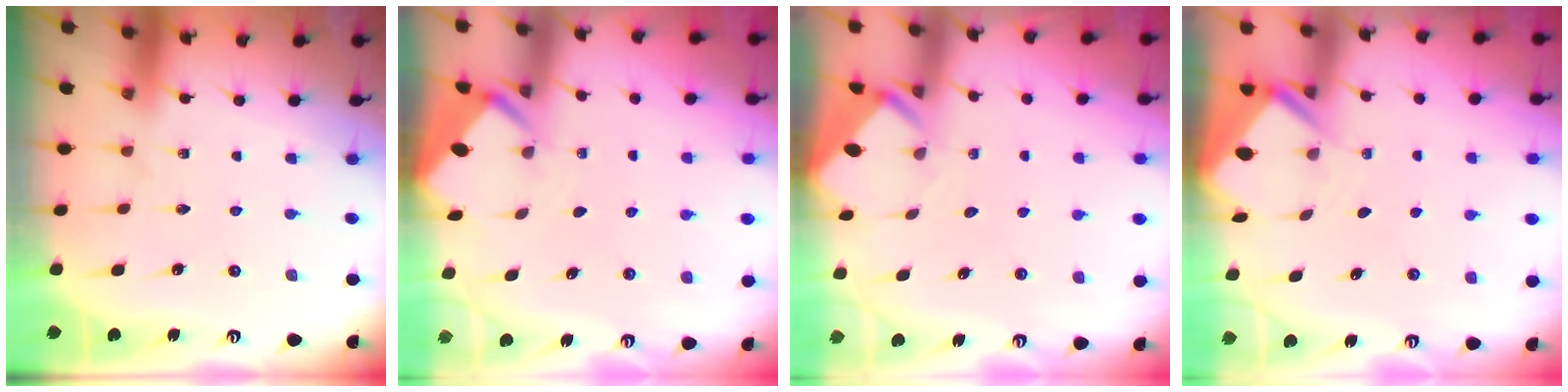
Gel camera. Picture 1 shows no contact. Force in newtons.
{"total": 2.8, "press": 2.8, "slide": 0.2}
{"total": 3.4, "press": 3.4, "slide": 0.2}
{"total": 3.0, "press": 3.0, "slide": 0.3}